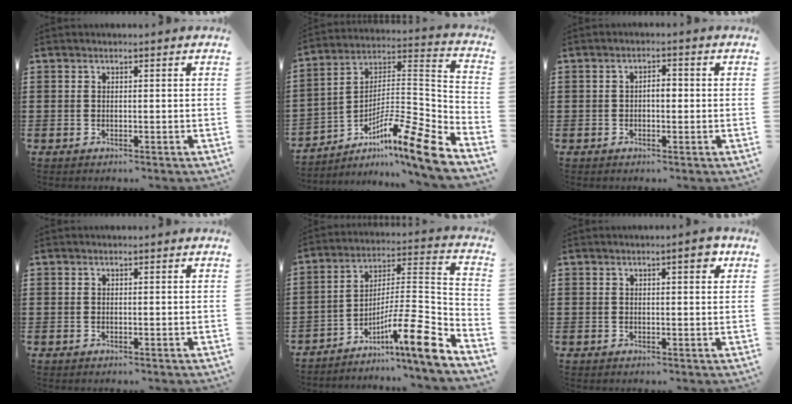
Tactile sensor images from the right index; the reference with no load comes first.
{"total": 11.4, "force": [-8.0, 1.0, 8.1], "torque": [-0.129, -0.003, -0.156]}
{"total": 2.3, "force": [-0.3, 1.1, 2.0], "torque": [-0.039, 0.006, -0.009]}
{"total": 0.0}
{"total": 13.0, "force": [-8.1, 1.2, 10.2], "torque": [-0.150, 0.000, -0.149]}
{"total": 2.8, "force": [1.3, 0.7, 2.4], "torque": [-0.033, 0.001, 0.015]}